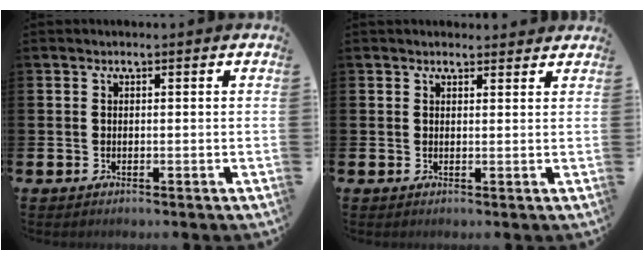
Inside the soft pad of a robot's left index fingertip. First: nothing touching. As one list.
[{"total": 1.6, "force": [1.5, 0.4, 0.0], "torque": [0.015, -0.006, 0.024]}]